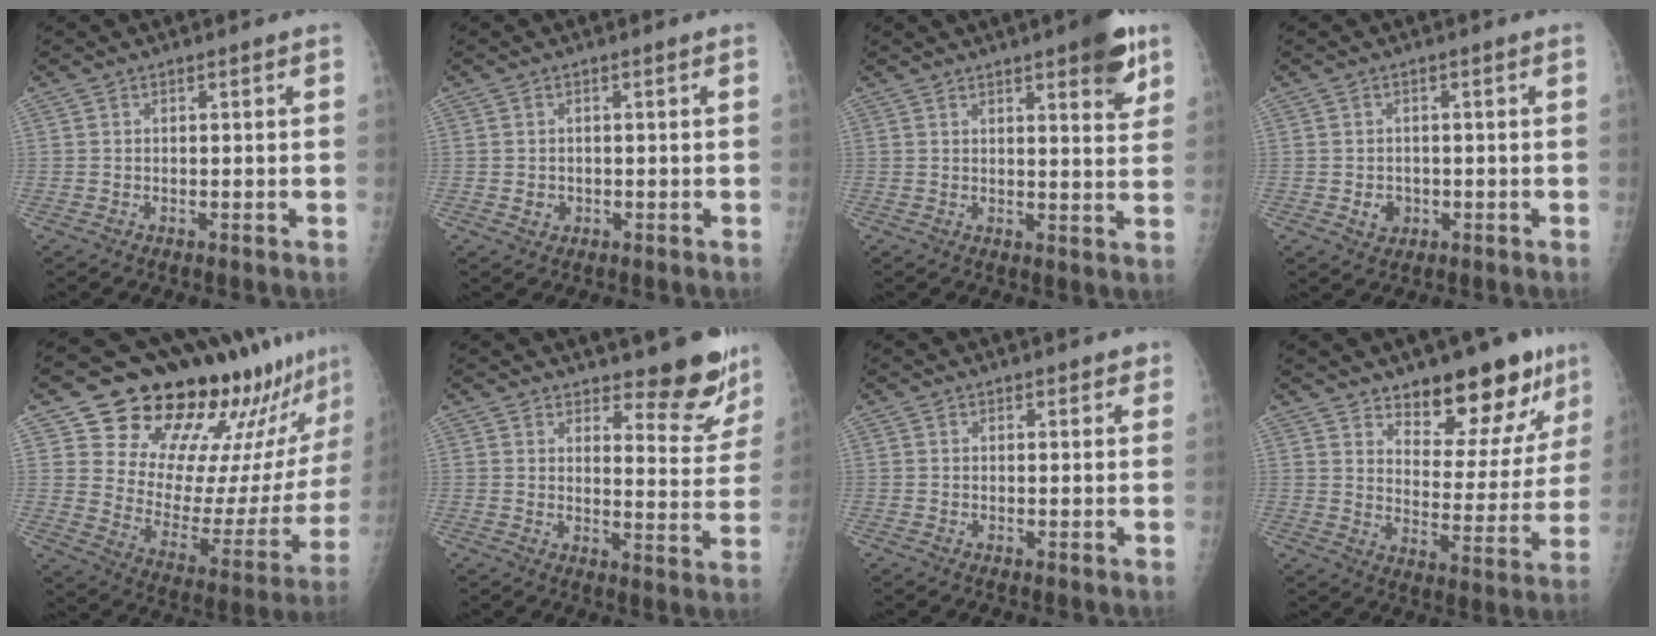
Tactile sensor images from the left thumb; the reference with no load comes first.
{"total": 1.6, "force": [-0.1, 1.4, 0.6], "torque": [-0.006, 0.001, 0.003]}
{"total": 8.9, "force": [5.1, 2.4, 6.9], "torque": [-0.071, -0.023, 0.062]}
{"total": 2.7, "force": [-0.5, 2.4, 1.2], "torque": [-0.007, 0.001, 0.001]}
{"total": 27.4, "force": [22.9, 9.8, 11.4], "torque": [-0.125, -0.144, 0.316]}
{"total": 10.4, "force": [8.9, 3.5, 4.2], "torque": [-0.016, -0.082, 0.112]}
{"total": 1.6, "force": [1.2, 0.9, 0.3], "torque": [0.016, -0.006, 0.010]}
{"total": 16.5, "force": [12.0, 6.8, 9.2], "torque": [-0.067, -0.087, 0.176]}